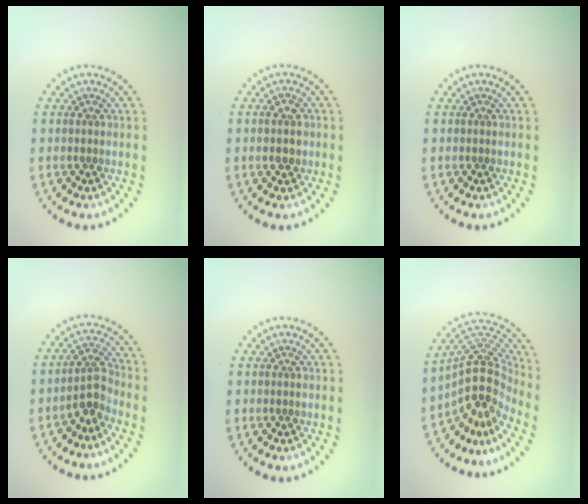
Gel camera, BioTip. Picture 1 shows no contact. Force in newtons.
{"total": 1.4, "press": 1.4, "slide": 0.2}
{"total": 0.0}
{"total": 2.6, "press": 1.9, "slide": 1.7}
{"total": 0.0}
{"total": 5.3, "press": 3.9, "slide": 3.6}